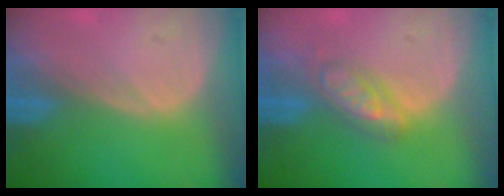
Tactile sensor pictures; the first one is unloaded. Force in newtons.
{"total": 4.5, "press": 4.5, "slide": 0.6}